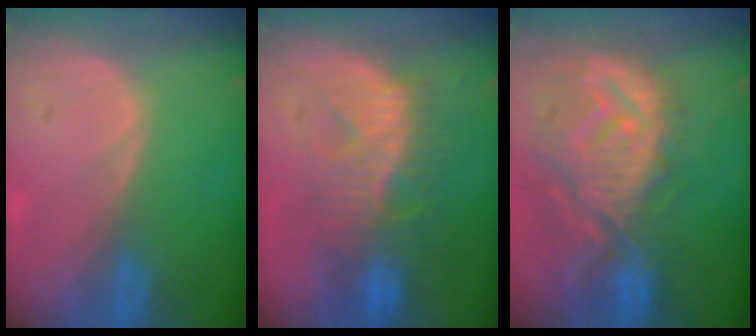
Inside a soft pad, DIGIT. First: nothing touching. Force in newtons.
{"total": 9.3, "press": 8.8, "slide": 3.0}
{"total": 12.6, "press": 11.2, "slide": 5.9}